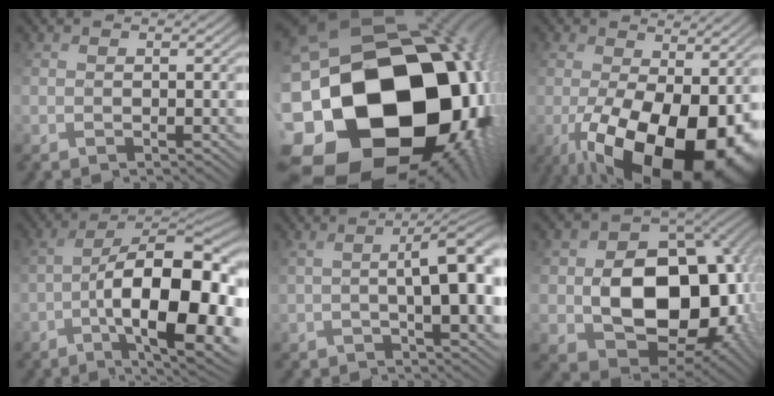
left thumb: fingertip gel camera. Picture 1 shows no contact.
{"total": 23.5, "force": [-4.6, 19.1, 12.8], "torque": [-0.262, -0.051, -0.087]}
{"total": 16.8, "force": [-5.4, 8.8, 13.3], "torque": [-0.238, -0.033, -0.061]}
{"total": 16.0, "force": [-5.8, 6.4, 13.5], "torque": [-0.195, 0.009, -0.079]}
{"total": 6.6, "force": [0.4, 1.8, 6.4], "torque": [-0.091, 0.010, 0.019]}
{"total": 17.2, "force": [-1.1, 13.7, 10.3], "torque": [-0.141, -0.037, 0.010]}